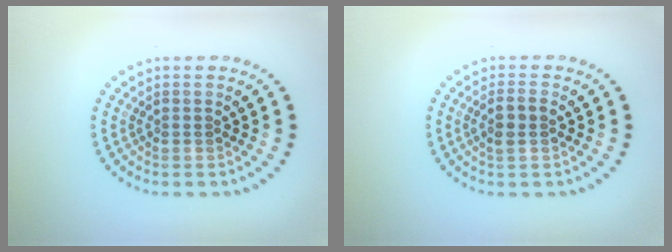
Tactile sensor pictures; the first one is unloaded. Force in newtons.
{"total": 1.9, "press": 1.8, "slide": 0.7}